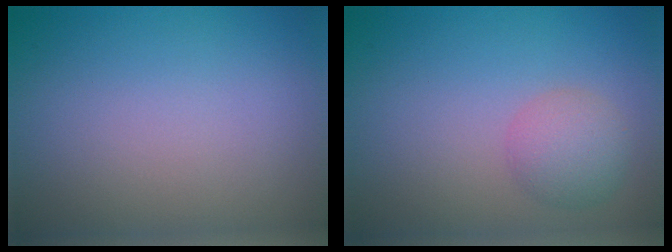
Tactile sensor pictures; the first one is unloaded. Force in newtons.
{"total": 2.1, "press": 2.1, "slide": 0.2}